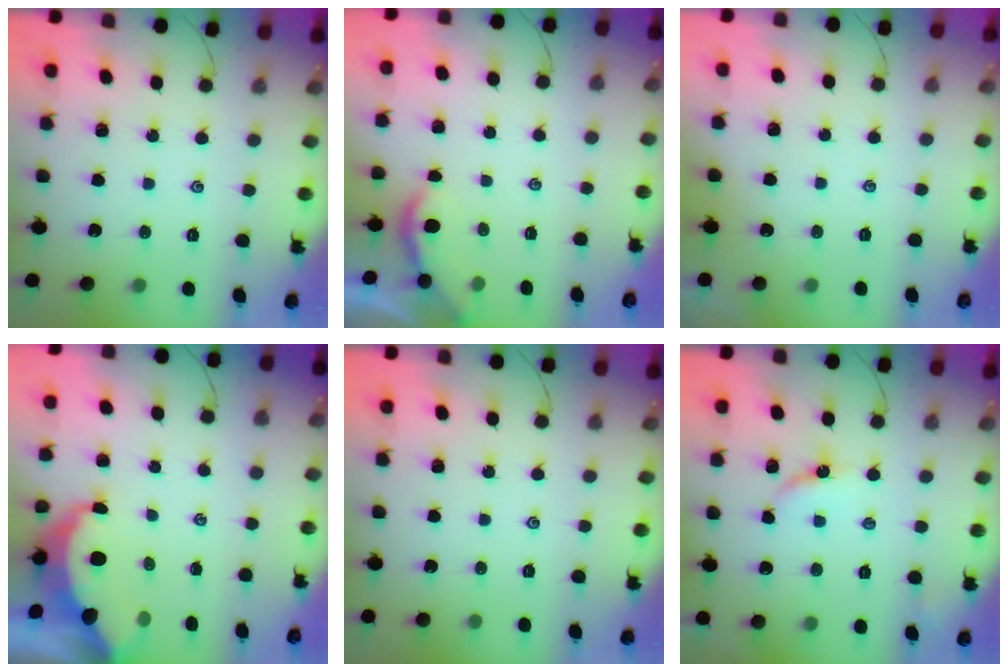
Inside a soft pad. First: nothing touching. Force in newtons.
{"total": 1.9, "press": 1.9, "slide": 0.4}
{"total": 1.2, "press": 1.2, "slide": 0.3}
{"total": 5.9, "press": 5.9, "slide": 0.6}
{"total": 0.0}
{"total": 4.5, "press": 4.5, "slide": 0.5}